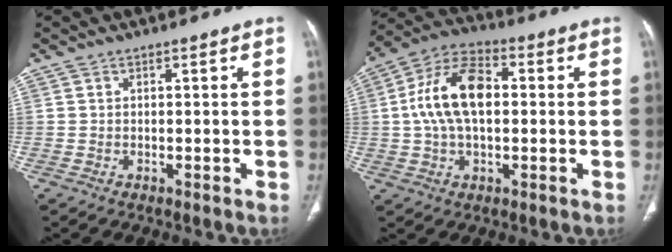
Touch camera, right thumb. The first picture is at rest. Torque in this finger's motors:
{"motor_torque": [0.11, 0.07, 1.52, -0.10, 0.17]}